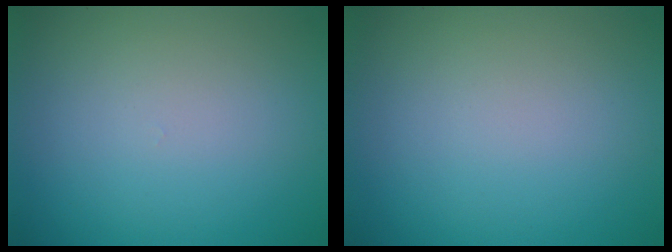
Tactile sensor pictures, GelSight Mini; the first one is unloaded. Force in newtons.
{"total": 0.0}